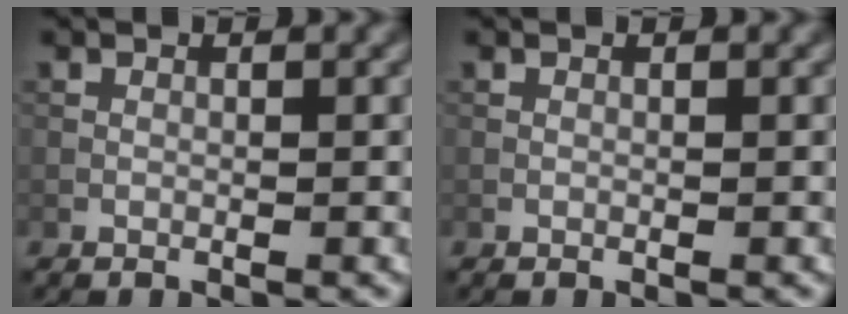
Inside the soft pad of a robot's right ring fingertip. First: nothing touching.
{"total": 0.0}